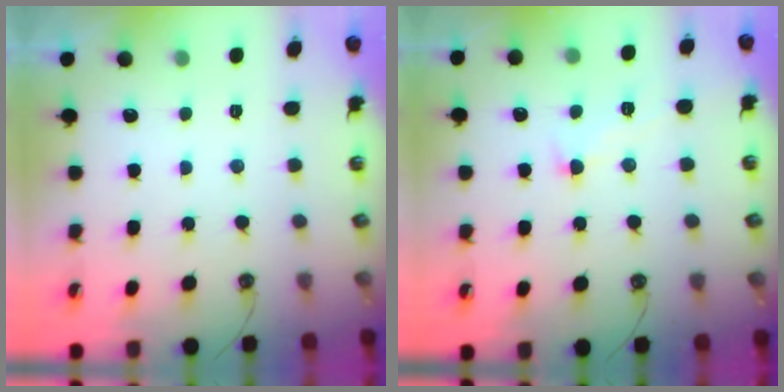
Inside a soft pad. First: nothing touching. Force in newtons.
{"total": 0.6, "press": 0.0, "slide": 0.6}